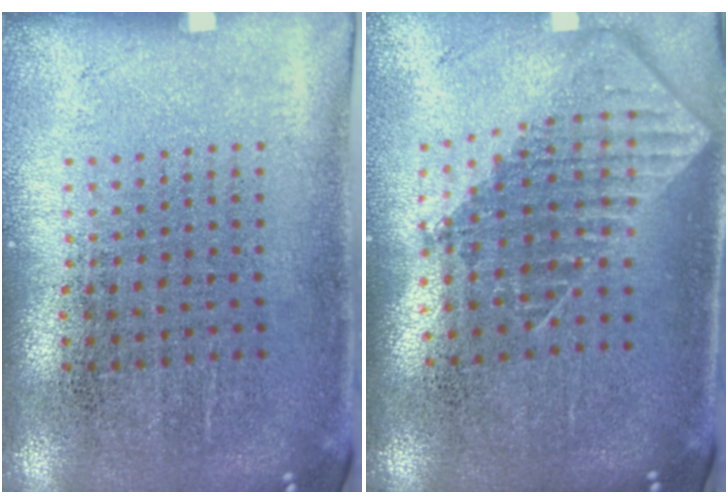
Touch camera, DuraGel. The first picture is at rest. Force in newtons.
{"total": 1.9, "press": 1.5, "slide": 1.1}